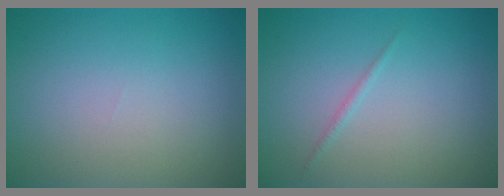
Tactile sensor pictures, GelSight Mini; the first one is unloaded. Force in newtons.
{"total": 0.5, "press": 0.5, "slide": 0.0}